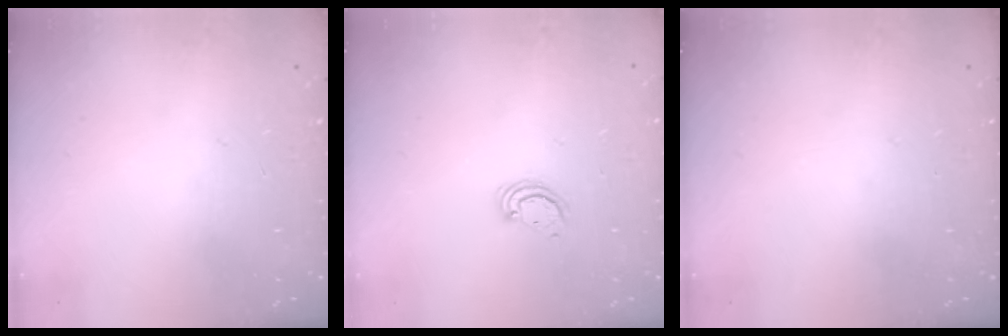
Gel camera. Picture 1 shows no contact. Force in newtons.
{"total": 2.6, "press": 2.6, "slide": 0.3}
{"total": 0.0}